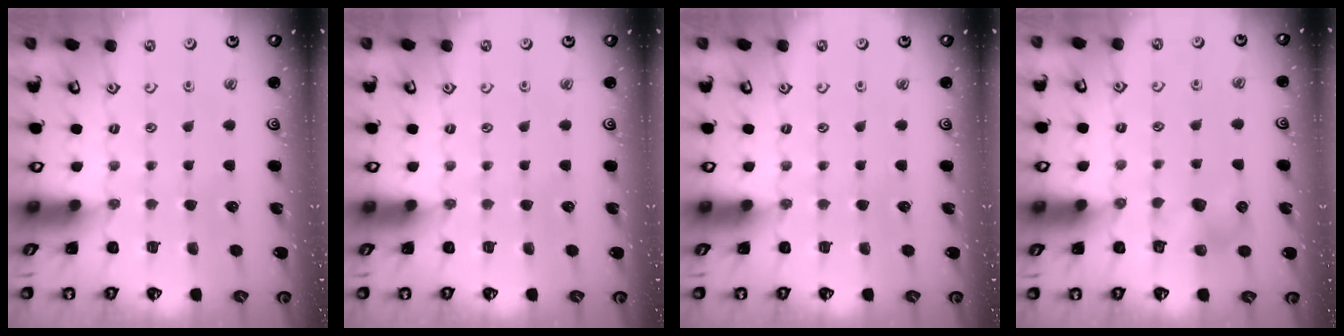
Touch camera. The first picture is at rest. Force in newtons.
{"total": 0.0}
{"total": 0.0}
{"total": 6.6, "press": 6.6, "slide": 0.6}